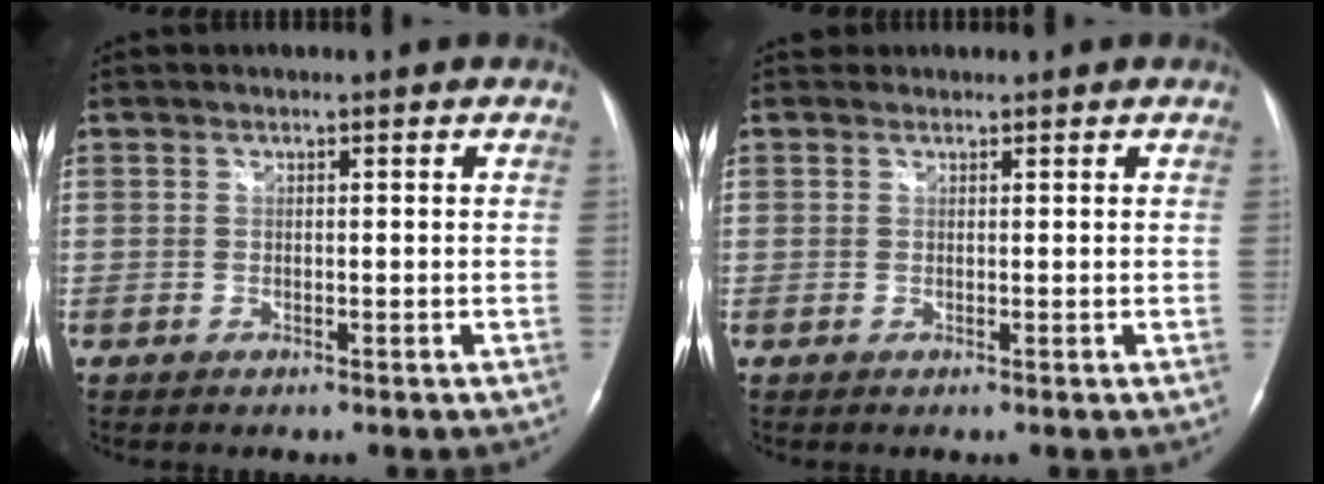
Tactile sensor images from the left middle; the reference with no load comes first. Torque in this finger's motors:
{"motor_torque": [0.03, 0.00, -0.02, 0.01]}